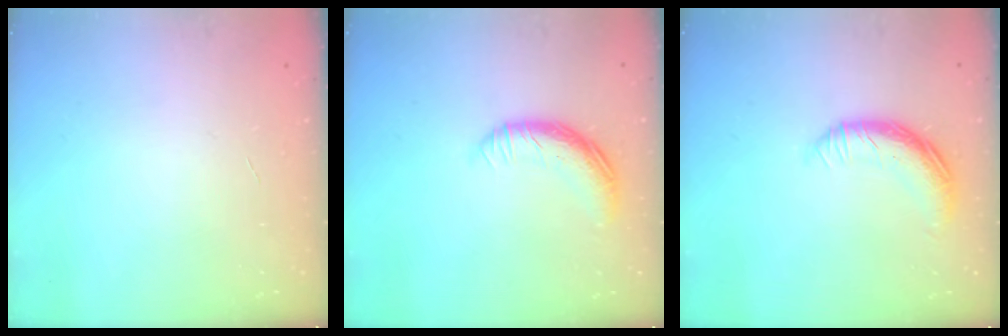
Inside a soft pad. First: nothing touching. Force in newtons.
{"total": 10.7, "press": 10.7, "slide": 0.5}
{"total": 11.7, "press": 11.7, "slide": 0.5}